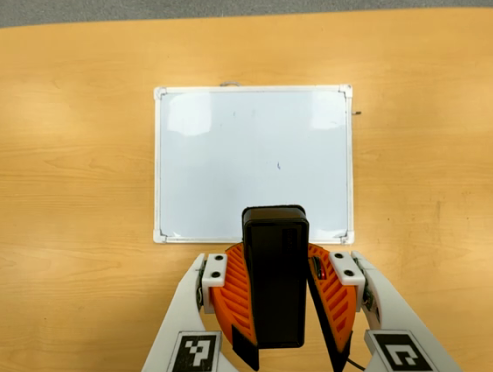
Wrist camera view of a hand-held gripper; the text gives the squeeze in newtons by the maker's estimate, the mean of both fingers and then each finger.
{"total": 10.2, "left": 10.3, "right": 10.2}